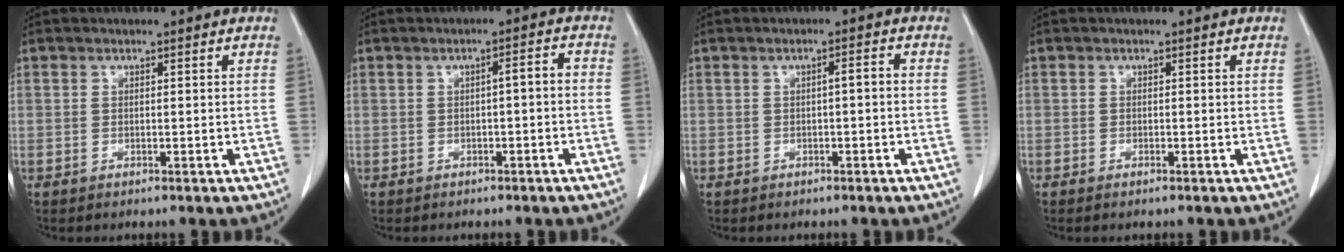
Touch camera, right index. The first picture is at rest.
{"total": 2.3, "force": [-0.5, 0.5, 2.2], "torque": [-0.032, 0.010, -0.007]}
{"total": 1.6, "force": [-0.2, 0.3, 1.5], "torque": [-0.023, 0.005, -0.003]}
{"total": 0.7, "force": [-0.5, 0.0, 0.4], "torque": [-0.008, -0.001, -0.007]}